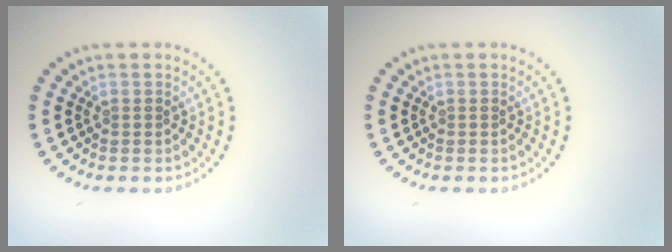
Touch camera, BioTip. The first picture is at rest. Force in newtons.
{"total": 0.0}